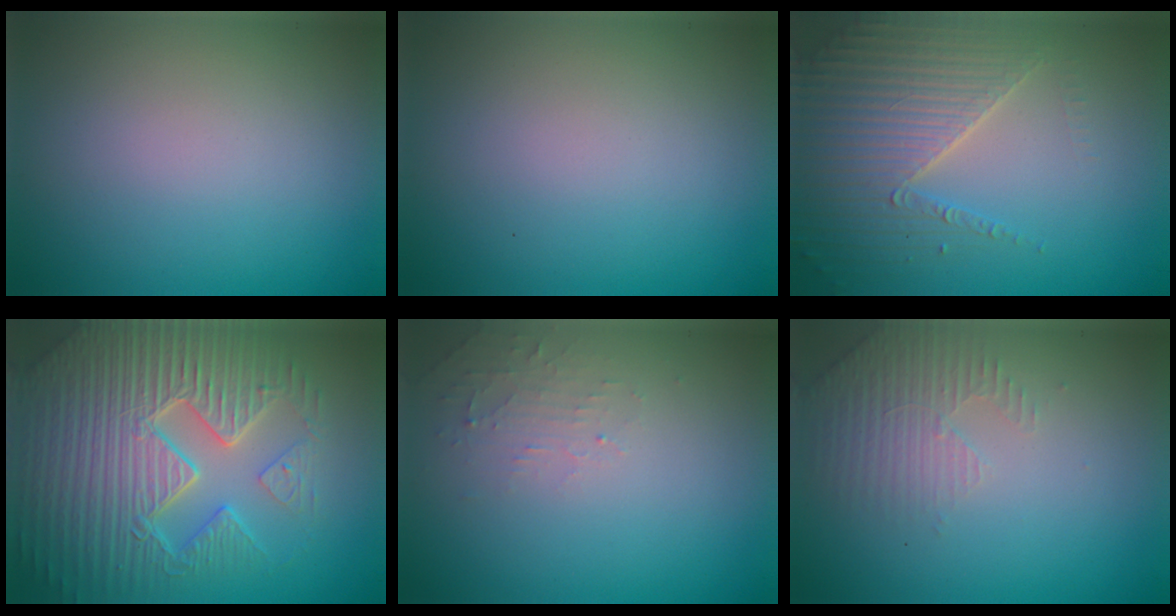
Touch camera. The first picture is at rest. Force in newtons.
{"total": 0.0}
{"total": 4.4, "press": 4.3, "slide": 1.0}
{"total": 9.5, "press": 6.7, "slide": 6.7}
{"total": 1.6, "press": 1.5, "slide": 0.3}
{"total": 2.8, "press": 2.7, "slide": 0.8}